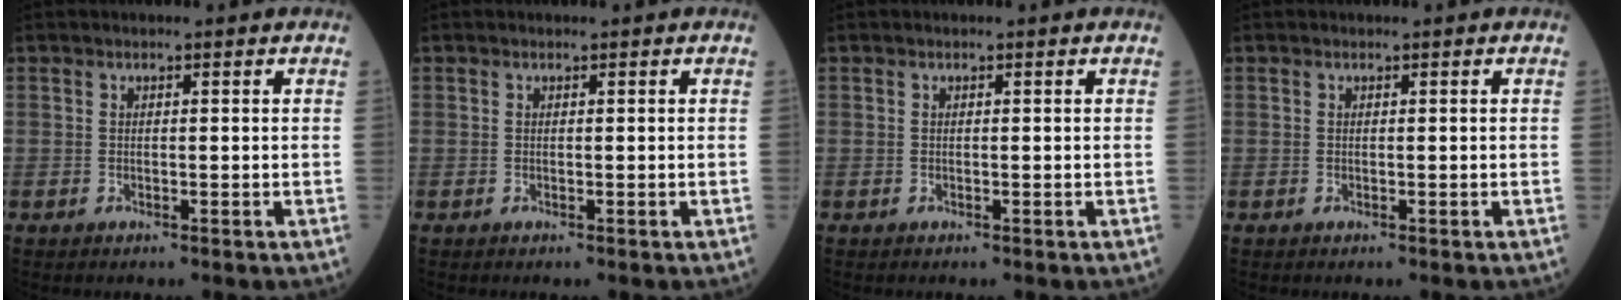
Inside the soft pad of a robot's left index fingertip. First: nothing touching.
{"total": 0.0}
{"total": 0.0}
{"total": 0.0}